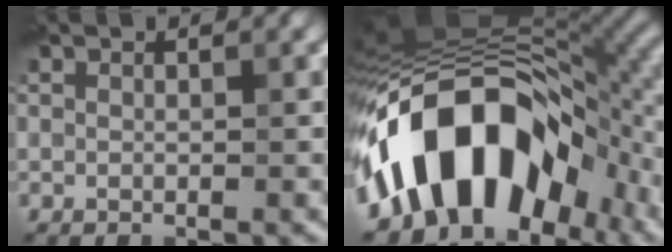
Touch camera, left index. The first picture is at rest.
{"total": 15.1, "force": [-6.0, 8.6, 10.8], "torque": [-0.157, 0.027, -0.118]}